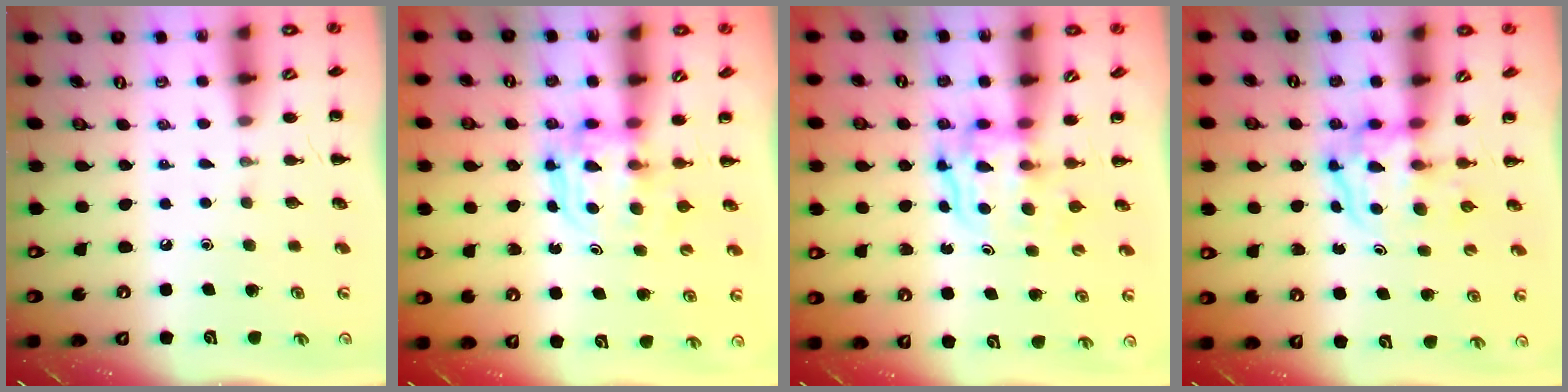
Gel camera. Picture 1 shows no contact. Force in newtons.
{"total": 3.8, "press": 3.8, "slide": 0.2}
{"total": 3.6, "press": 3.5, "slide": 0.3}
{"total": 4.0, "press": 3.9, "slide": 0.6}